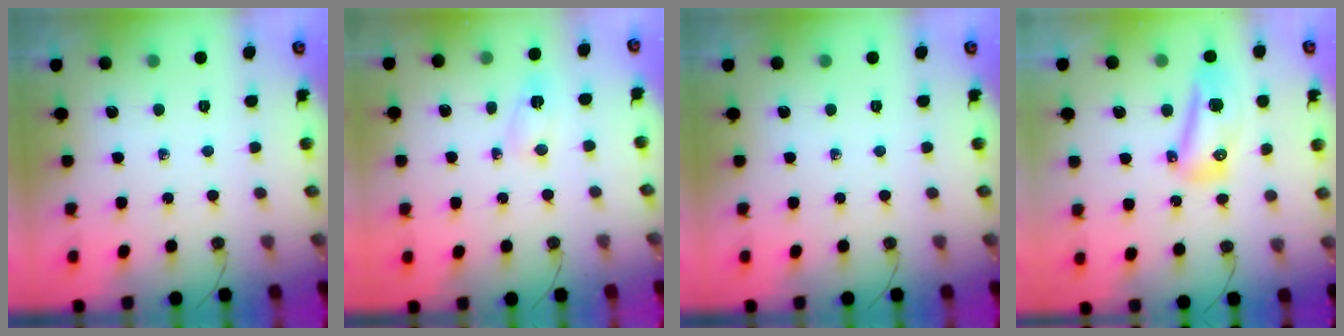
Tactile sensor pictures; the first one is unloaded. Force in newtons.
{"total": 3.1, "press": 3.0, "slide": 0.4}
{"total": 0.0}
{"total": 9.9, "press": 9.8, "slide": 1.3}